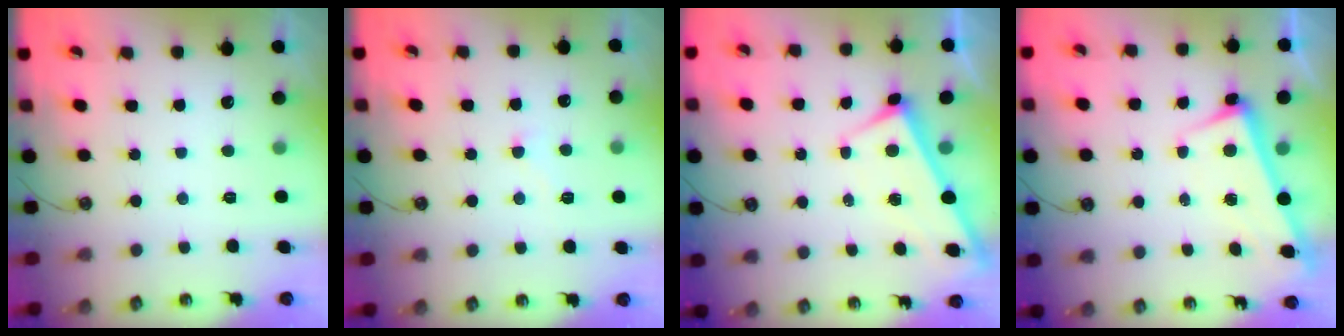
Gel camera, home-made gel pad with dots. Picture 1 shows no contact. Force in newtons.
{"total": 2.9, "press": 2.9, "slide": 0.5}
{"total": 2.8, "press": 2.8, "slide": 0.0}
{"total": 2.7, "press": 2.7, "slide": 0.7}